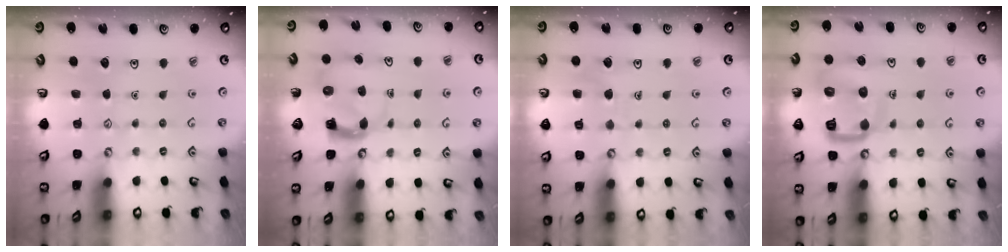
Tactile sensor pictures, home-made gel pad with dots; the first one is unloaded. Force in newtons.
{"total": 3.9, "press": 3.8, "slide": 0.6}
{"total": 5.4, "press": 5.4, "slide": 0.3}
{"total": 12.5, "press": 12.4, "slide": 1.5}